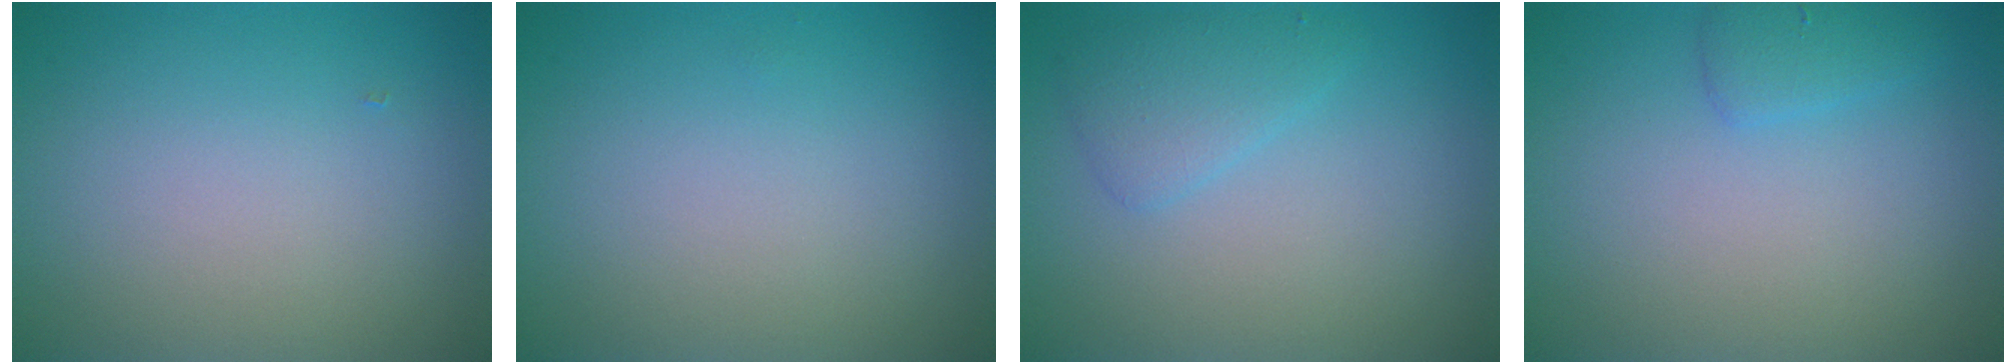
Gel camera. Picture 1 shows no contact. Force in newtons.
{"total": 0.0}
{"total": 2.1, "press": 2.1, "slide": 0.1}
{"total": 1.4, "press": 1.4, "slide": 0.2}